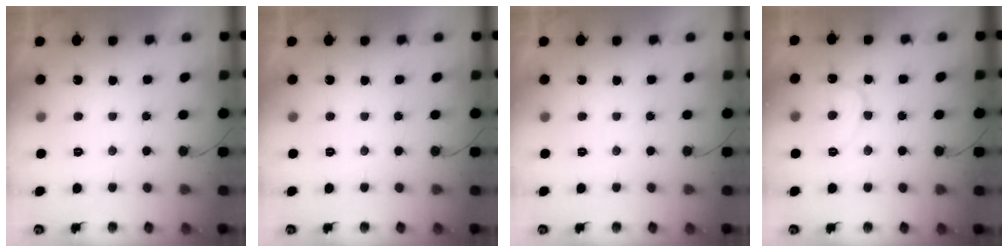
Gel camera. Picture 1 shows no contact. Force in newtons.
{"total": 0.0}
{"total": 0.0}
{"total": 7.2, "press": 7.2, "slide": 0.7}